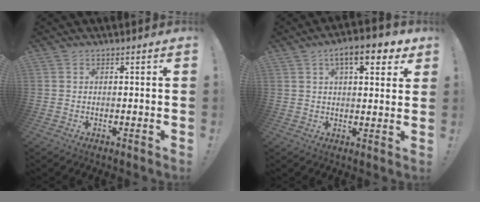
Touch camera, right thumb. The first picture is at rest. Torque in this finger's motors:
{"motor_torque": [0.08, 2.08, 0.87, 0.20, 0.05]}